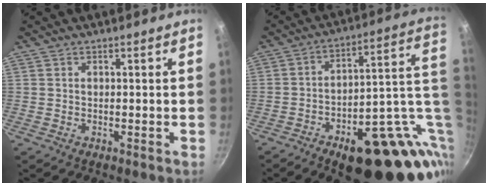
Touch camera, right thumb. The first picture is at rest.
{"total": 26.7, "force": [-4.7, 12.7, 23.0], "torque": [-0.257, 0.022, -0.045]}